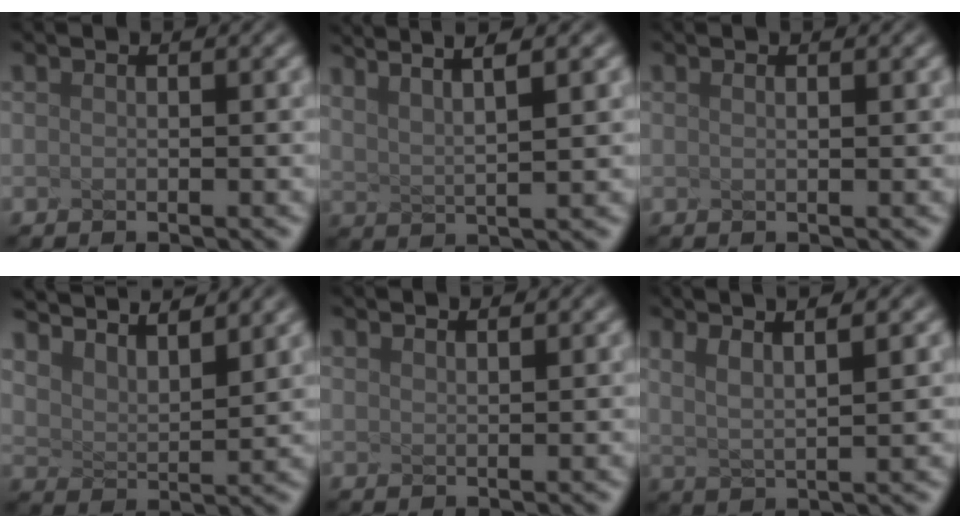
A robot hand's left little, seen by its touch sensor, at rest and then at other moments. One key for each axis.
{"total": 3.9, "fx": 2.6, "fy": -0.3, "fz": 2.8, "tx": -0.082, "ty": 0.011, "tz": 0.064}
{"total": 0.8, "fx": 0.4, "fy": 0.3, "fz": 0.7, "tx": -0.003, "ty": 0.012, "tz": -0.004}
{"total": 7.1, "fx": 6.2, "fy": 1.4, "fz": 3.1, "tx": -0.078, "ty": 0.015, "tz": 0.108}
{"total": 1.4, "fx": 1.3, "fy": 0.2, "fz": 0.5, "tx": 0.000, "ty": 0.014, "tz": 0.012}
{"total": 3.3, "fx": 1.6, "fy": -0.2, "fz": 2.9, "tx": -0.077, "ty": 0.009, "tz": 0.053}